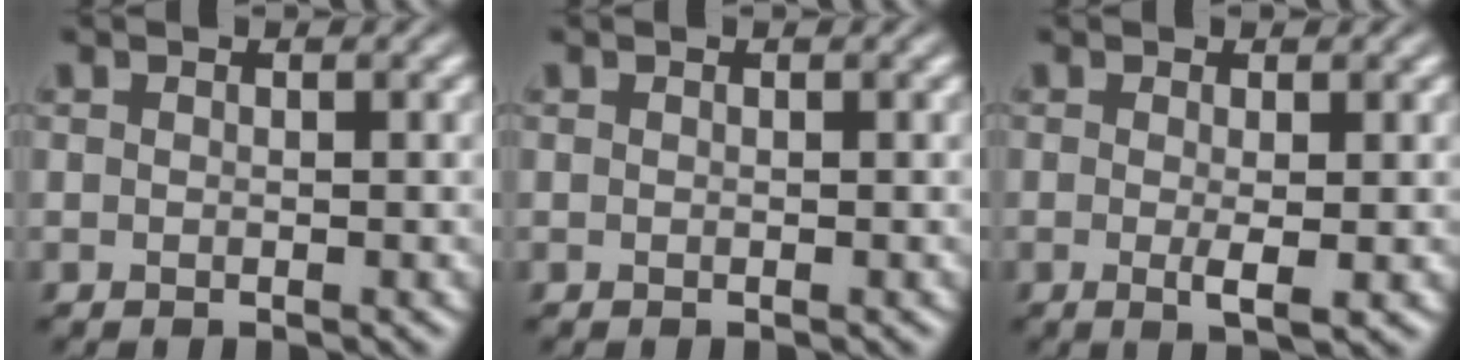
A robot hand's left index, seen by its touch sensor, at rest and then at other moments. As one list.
[{"total": 0.0}, {"total": 2.1, "force": [-0.2, 0.3, 2.0], "torque": [-0.036, -0.007, -0.002]}]